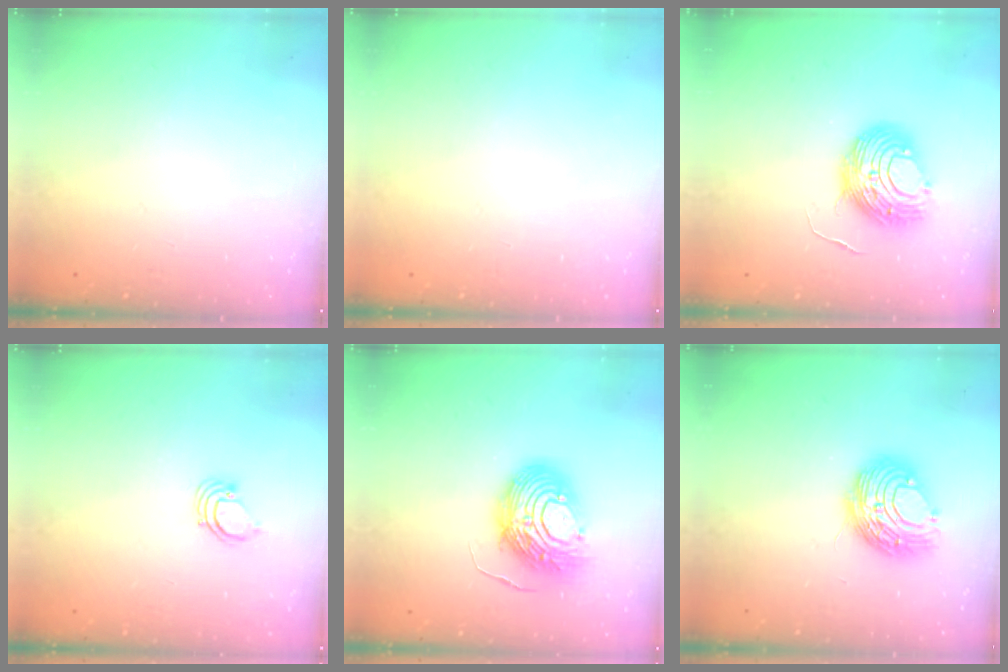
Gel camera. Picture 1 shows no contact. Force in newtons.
{"total": 0.0}
{"total": 10.3, "press": 10.3, "slide": 0.7}
{"total": 2.2, "press": 2.2, "slide": 0.2}
{"total": 13.3, "press": 13.2, "slide": 1.2}
{"total": 9.9, "press": 9.9, "slide": 0.4}